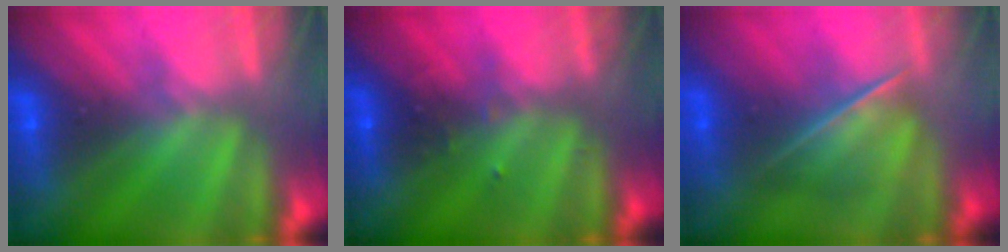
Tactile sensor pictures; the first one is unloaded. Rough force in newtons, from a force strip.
{"total": 2.4}
{"total": 2.7}